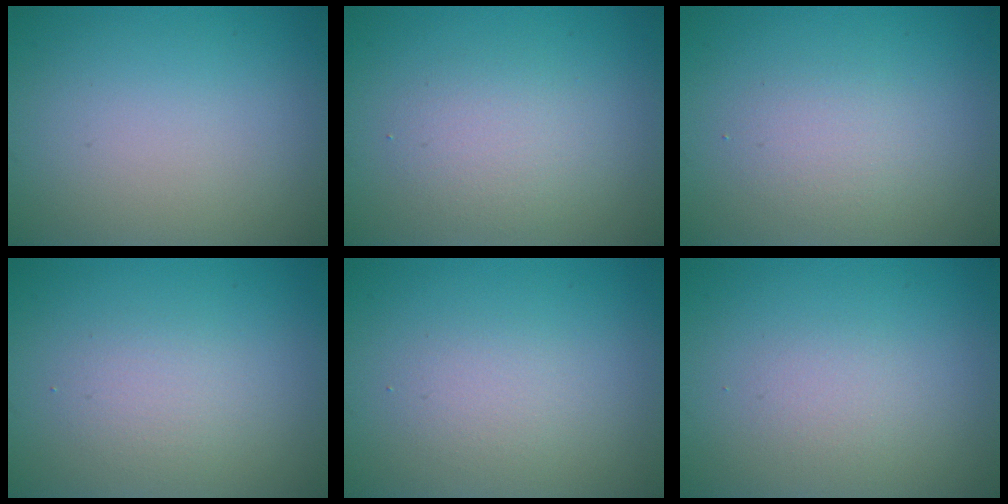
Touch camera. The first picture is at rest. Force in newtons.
{"total": 2.4, "press": 2.4, "slide": 0.2}
{"total": 1.9, "press": 1.9, "slide": 0.1}
{"total": 1.7, "press": 1.7, "slide": 0.0}
{"total": 1.7, "press": 1.7, "slide": 0.1}
{"total": 1.3, "press": 1.3, "slide": 0.1}